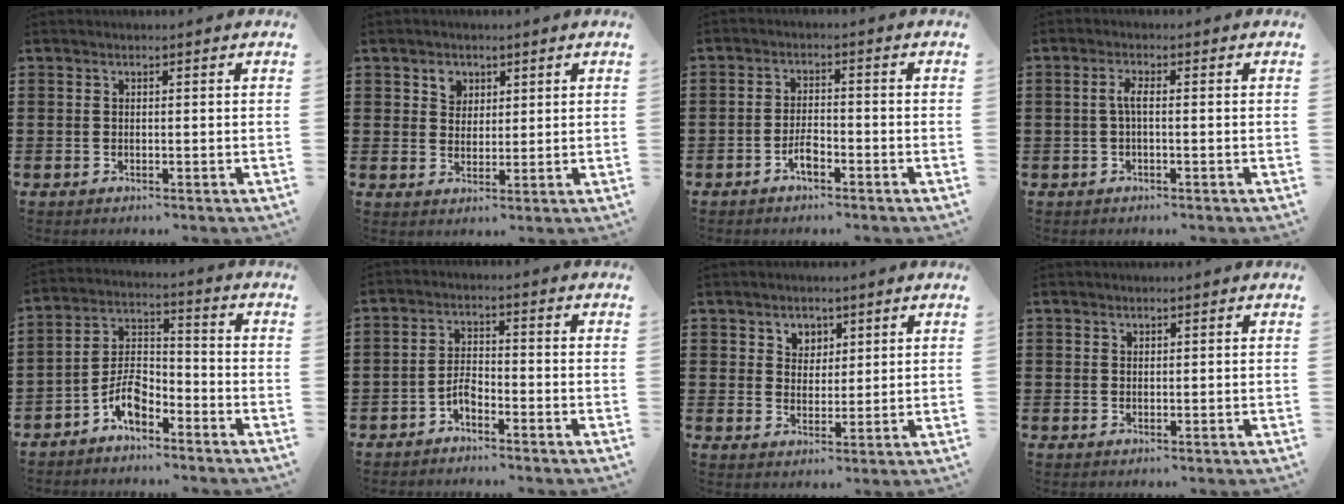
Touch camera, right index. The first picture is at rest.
{"total": 2.9, "force": [1.7, 2.3, 0.7], "torque": [-0.017, 0.006, 0.028]}
{"total": 3.1, "force": [-1.9, 0.9, 2.3], "torque": [-0.049, 0.000, -0.036]}
{"total": 2.1, "force": [-0.2, 0.4, 2.1], "torque": [-0.047, -0.002, -0.008]}
{"total": 6.2, "force": [-4.2, 2.7, 3.6], "torque": [-0.084, 0.007, -0.084]}
{"total": 3.1, "force": [-2.3, 1.2, 1.8], "torque": [-0.044, 0.006, -0.048]}
{"total": 3.3, "force": [2.1, 2.6, 0.2], "torque": [-0.018, 0.010, 0.038]}
{"total": 0.6, "force": [0.4, 0.4, 0.1], "torque": [-0.003, 0.002, 0.009]}